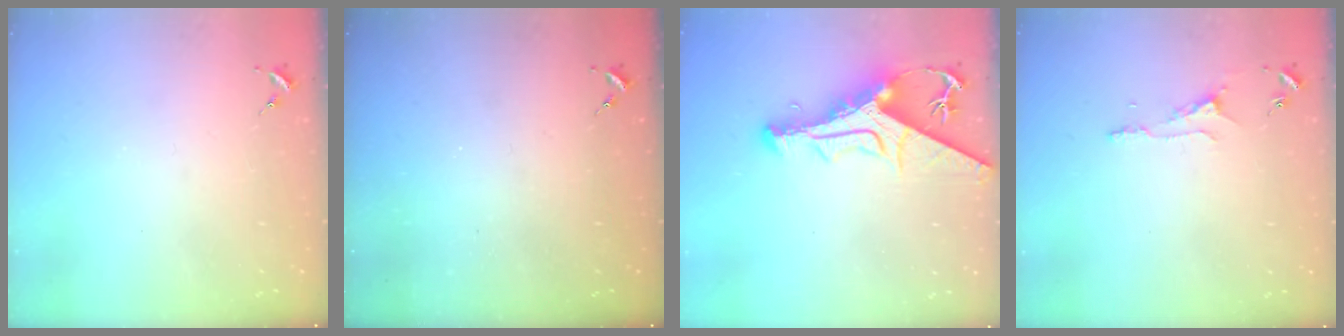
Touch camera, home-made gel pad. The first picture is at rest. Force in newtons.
{"total": 0.0}
{"total": 13.4, "press": 13.4, "slide": 1.3}
{"total": 5.3, "press": 5.2, "slide": 0.5}